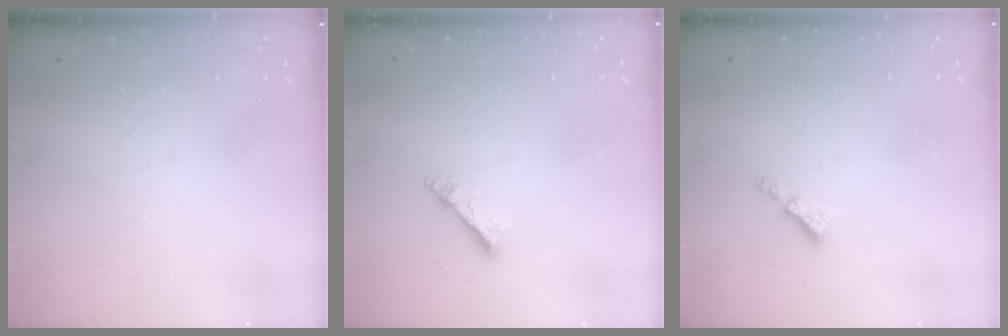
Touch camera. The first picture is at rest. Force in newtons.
{"total": 3.0, "press": 3.0, "slide": 0.3}
{"total": 2.1, "press": 2.1, "slide": 0.4}